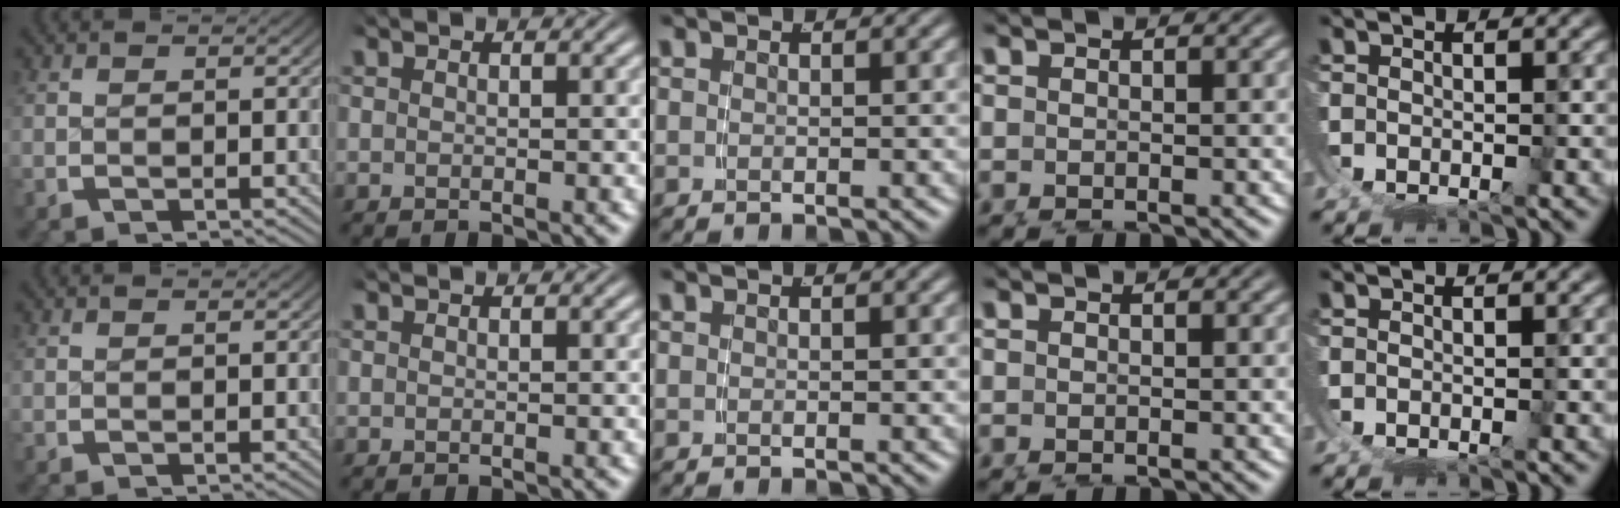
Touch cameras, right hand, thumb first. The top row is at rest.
{}